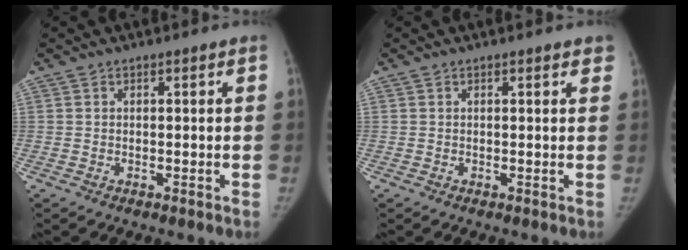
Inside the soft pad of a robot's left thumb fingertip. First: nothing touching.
{"total": 1.6, "force": [1.2, 0.6, 1.0], "torque": [0.000, 0.001, 0.010]}